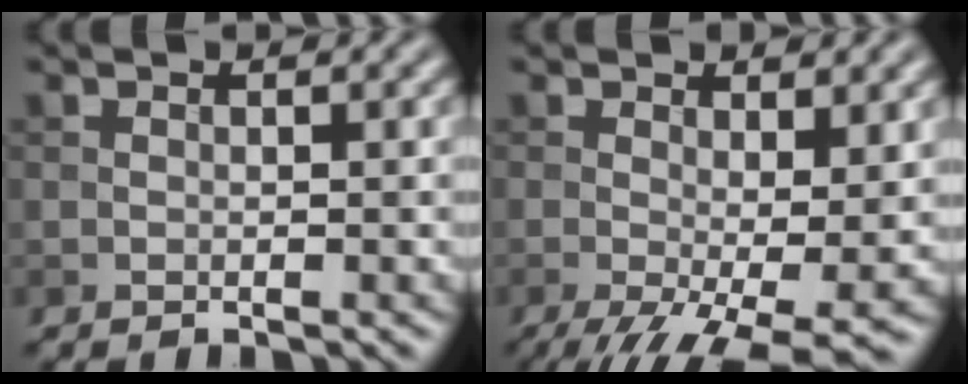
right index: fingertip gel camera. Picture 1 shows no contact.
{"total": 8.4, "force": [-2.5, 2.9, 7.5], "torque": [-0.130, -0.026, -0.028]}